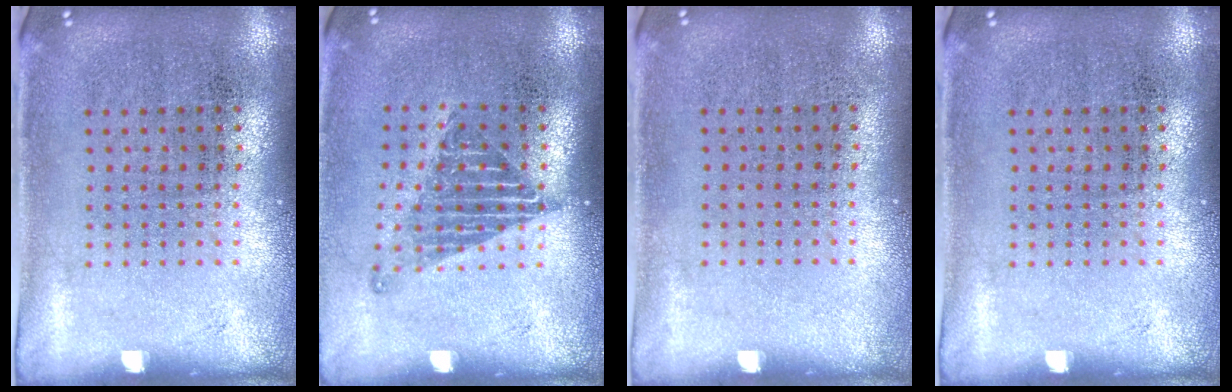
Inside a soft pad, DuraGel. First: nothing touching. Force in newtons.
{"total": 1.3, "press": 1.1, "slide": 0.7}
{"total": 0.0}
{"total": 0.0}